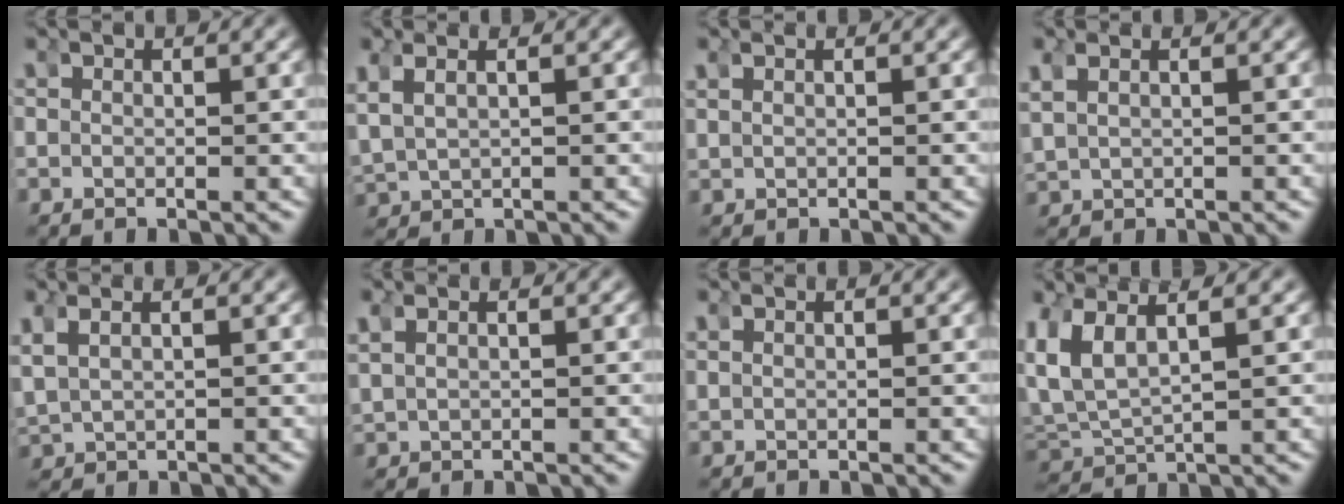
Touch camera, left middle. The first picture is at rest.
{"total": 3.2, "force": [1.0, 2.3, 2.0], "torque": [-0.057, 0.001, 0.028]}
{"total": 0.8, "force": [0.6, 0.0, 0.6], "torque": [-0.013, 0.001, 0.017]}
{"total": 1.9, "force": [0.9, 1.1, 1.3], "torque": [-0.035, 0.005, 0.026]}
{"total": 2.8, "force": [0.9, 1.9, 1.7], "torque": [-0.049, 0.000, 0.029]}
{"total": 1.6, "force": [0.8, 0.8, 1.2], "torque": [-0.030, 0.004, 0.024]}
{"total": 0.5, "force": [0.4, -0.1, 0.4], "torque": [-0.007, 0.000, 0.012]}
{"total": 8.5, "force": [1.5, 6.8, 4.9], "torque": [-0.154, -0.023, 0.036]}